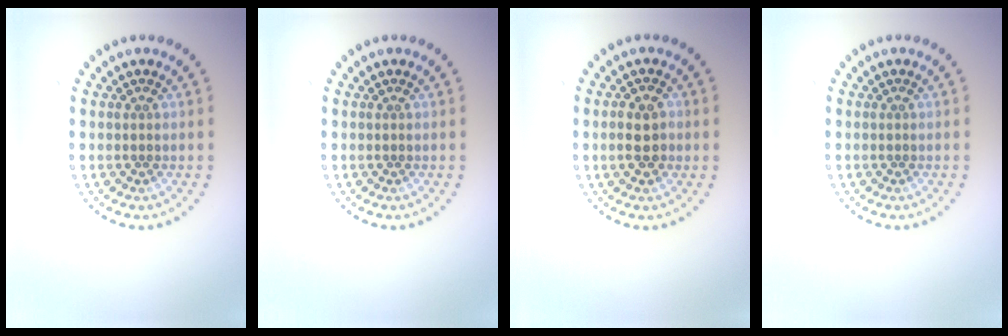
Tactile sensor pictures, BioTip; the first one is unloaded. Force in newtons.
{"total": 0.0}
{"total": 2.7, "press": 2.7, "slide": 0.5}
{"total": 0.0}